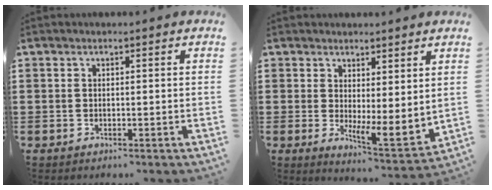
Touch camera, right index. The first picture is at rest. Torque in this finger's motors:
{"motor_torque": [0.25, -0.15, 0.22, 0.06]}